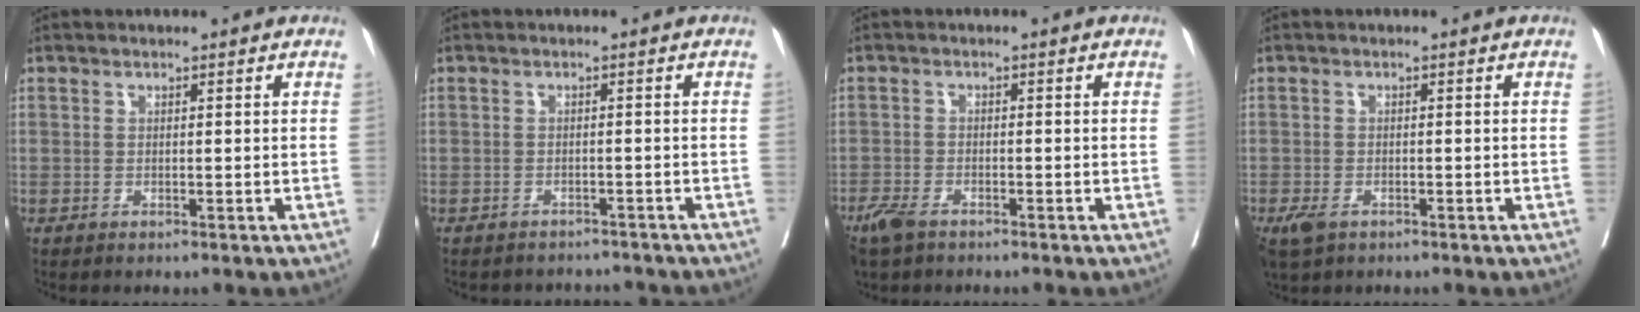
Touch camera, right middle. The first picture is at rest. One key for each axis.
{"total": 5.7, "fx": -5.5, "fy": 1.5, "fz": 0.1, "tx": -0.002, "ty": 0.004, "tz": -0.064}
{"total": 4.3, "fx": -3.3, "fy": 1.7, "fz": 2.3, "tx": -0.049, "ty": -0.008, "tz": -0.058}
{"total": 3.7, "fx": -2.2, "fy": 2.1, "fz": 2.1, "tx": -0.045, "ty": -0.007, "tz": -0.034}